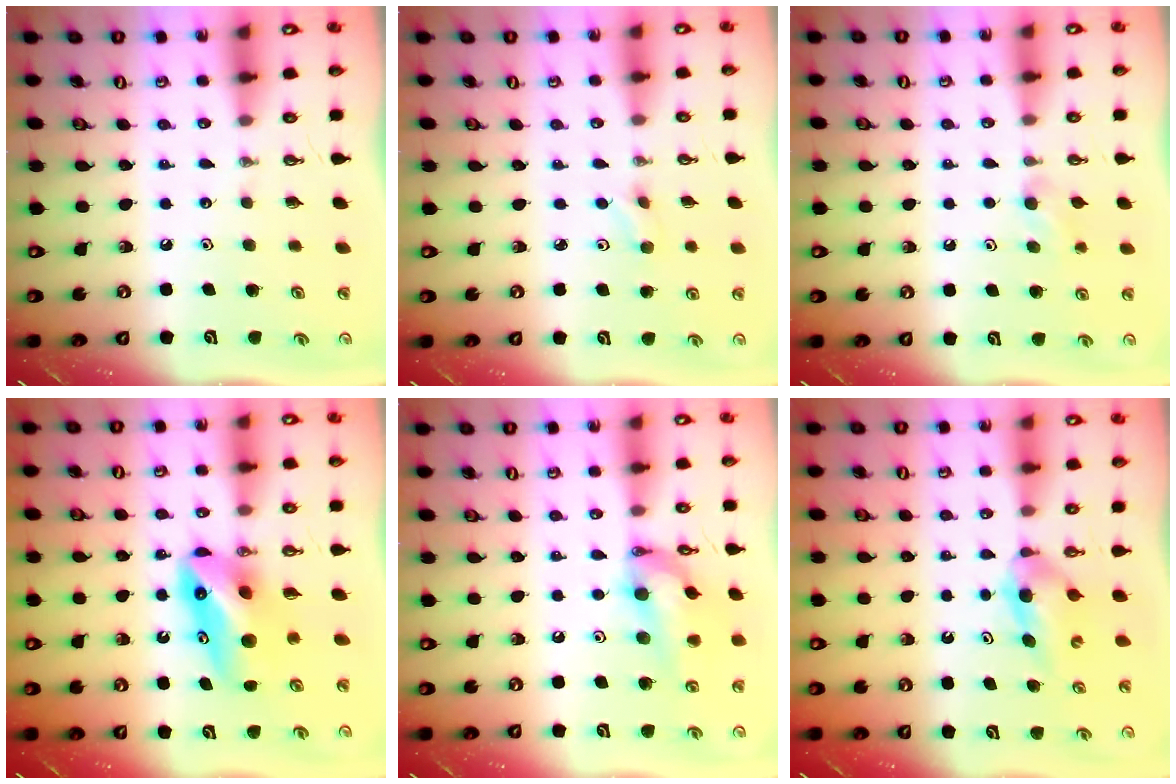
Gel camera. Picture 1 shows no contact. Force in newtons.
{"total": 2.5, "press": 2.4, "slide": 0.7}
{"total": 4.4, "press": 4.2, "slide": 1.1}
{"total": 9.7, "press": 9.6, "slide": 1.4}
{"total": 14.7, "press": 13.7, "slide": 5.1}
{"total": 5.0, "press": 4.7, "slide": 1.7}